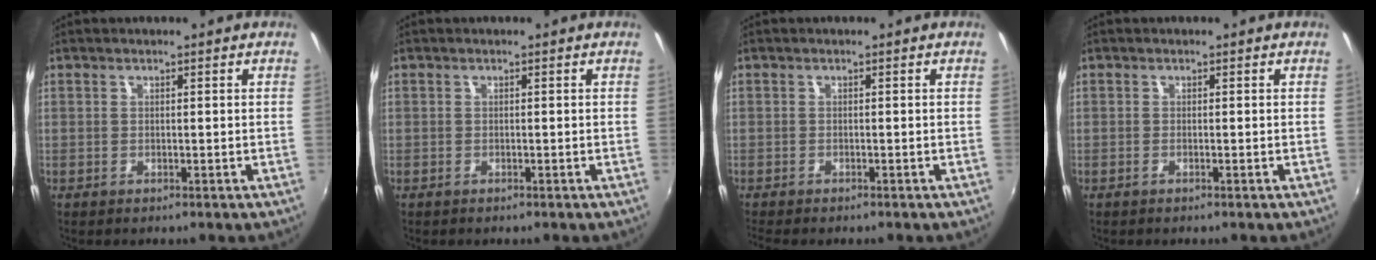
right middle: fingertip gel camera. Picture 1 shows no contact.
{"total": 0.6, "force": [-0.4, 0.4, 0.1], "torque": [-0.004, -0.003, -0.008]}
{"total": 3.1, "force": [-2.7, 0.8, 1.4], "torque": [-0.032, -0.022, -0.043]}
{"total": 0.6, "force": [-0.4, -0.2, 0.3], "torque": [-0.003, 0.000, -0.010]}